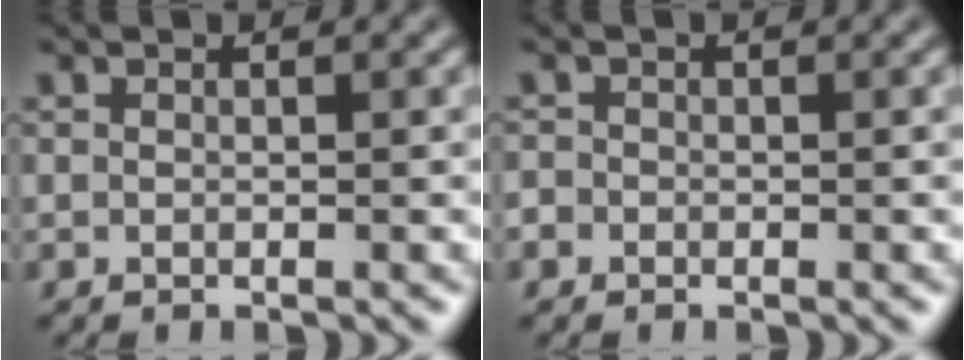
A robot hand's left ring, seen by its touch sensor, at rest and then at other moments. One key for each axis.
{"total": 0.9, "fx": -0.5, "fy": 0.8, "fz": 0.0, "tx": 0.003, "ty": -0.002, "tz": -0.009}